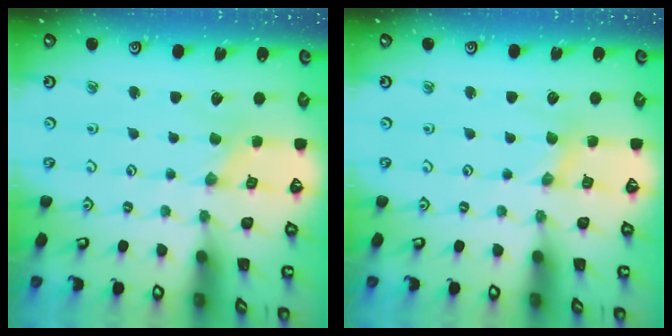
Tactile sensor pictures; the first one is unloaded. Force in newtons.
{"total": 1.7, "press": 1.7, "slide": 0.3}